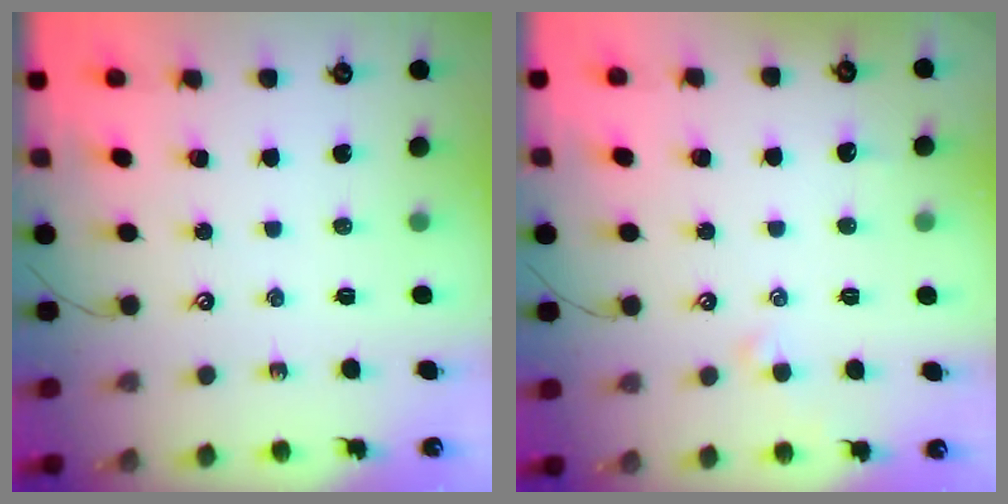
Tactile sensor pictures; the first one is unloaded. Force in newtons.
{"total": 2.5, "press": 2.5, "slide": 0.4}